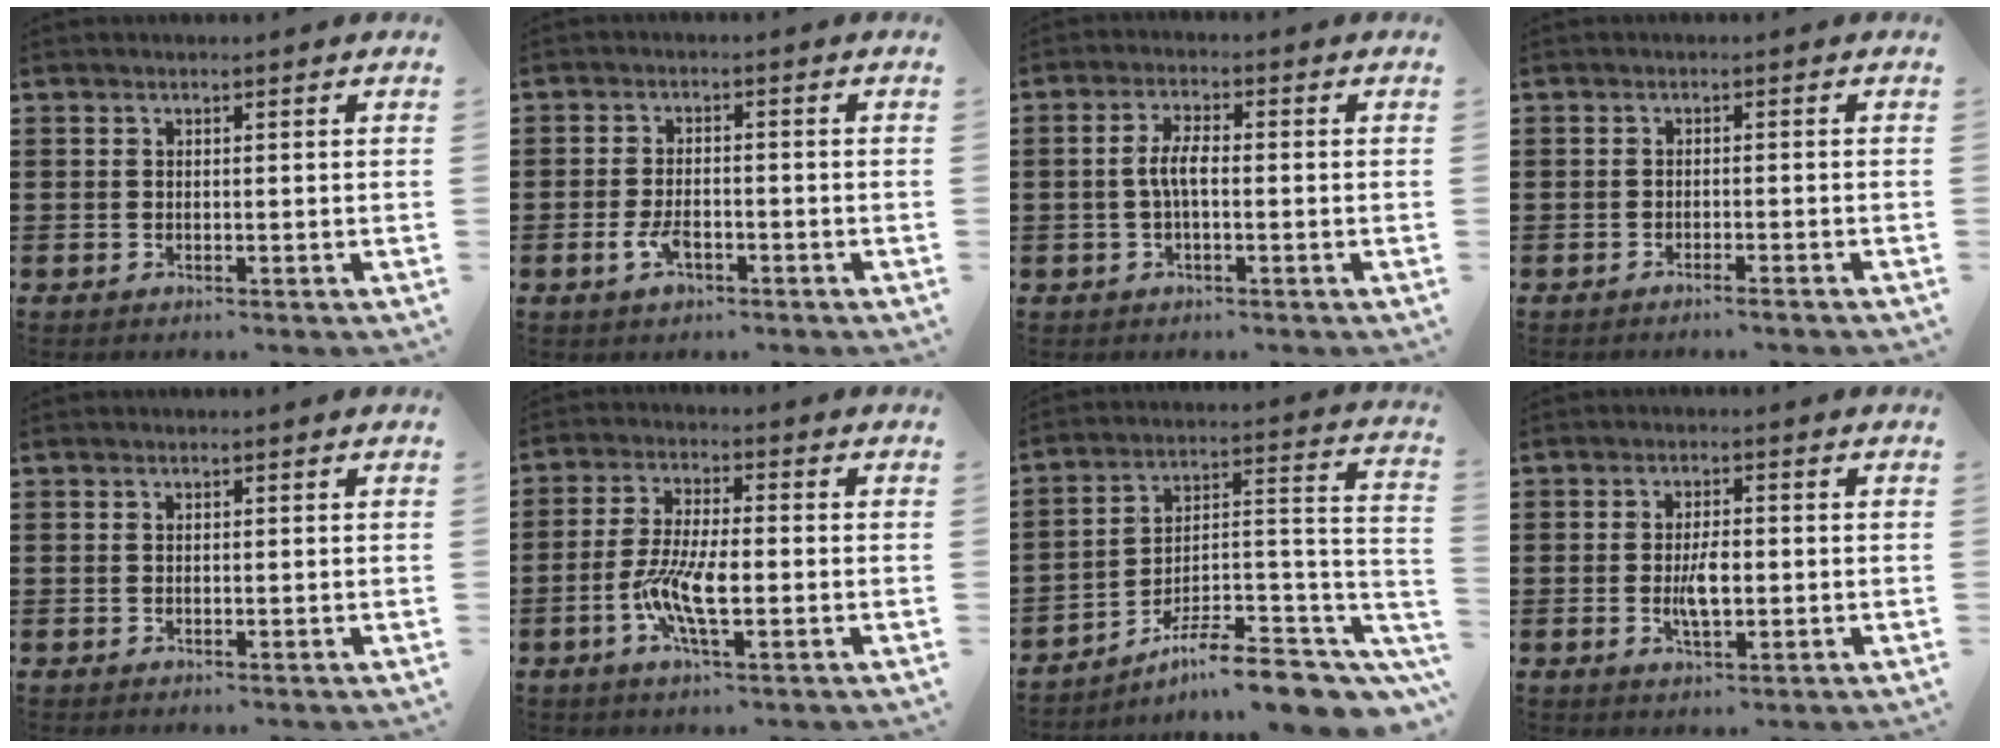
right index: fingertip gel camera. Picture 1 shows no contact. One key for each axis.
{"total": 3.7, "fx": -1.5, "fy": 1.8, "fz": 2.8, "tx": -0.066, "ty": -0.004, "tz": -0.030}
{"total": 4.4, "fx": -0.7, "fy": 1.5, "fz": 4.1, "tx": -0.094, "ty": -0.001, "tz": -0.020}
{"total": 1.2, "fx": -1.1, "fy": -0.2, "fz": 0.4, "tx": -0.008, "ty": 0.000, "tz": -0.022}
{"total": 0.0}
{"total": 8.0, "fx": -2.3, "fy": 2.4, "fz": 7.3, "tx": -0.163, "ty": -0.012, "tz": -0.047}
{"total": 10.0, "fx": -7.6, "fy": 2.4, "fz": 6.0, "tx": -0.094, "ty": 0.009, "tz": -0.140}
{"total": 4.5, "fx": -0.4, "fy": 1.7, "fz": 4.1, "tx": -0.081, "ty": -0.001, "tz": -0.010}